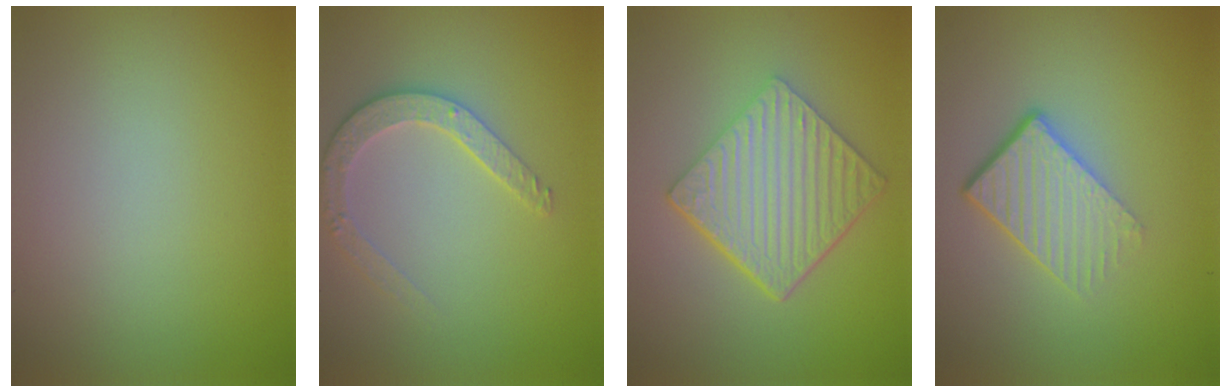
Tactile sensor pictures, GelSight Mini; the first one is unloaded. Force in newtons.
{"total": 2.8, "press": 2.5, "slide": 1.2}
{"total": 7.0, "press": 4.7, "slide": 5.2}
{"total": 4.6, "press": 2.9, "slide": 3.6}